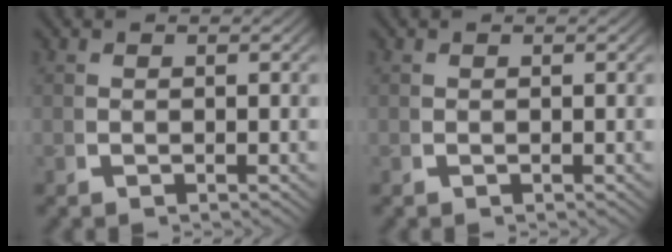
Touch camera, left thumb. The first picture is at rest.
{"total": 0.0}